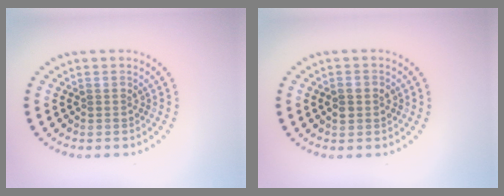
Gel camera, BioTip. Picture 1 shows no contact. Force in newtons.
{"total": 1.2, "press": 1.2, "slide": 0.1}